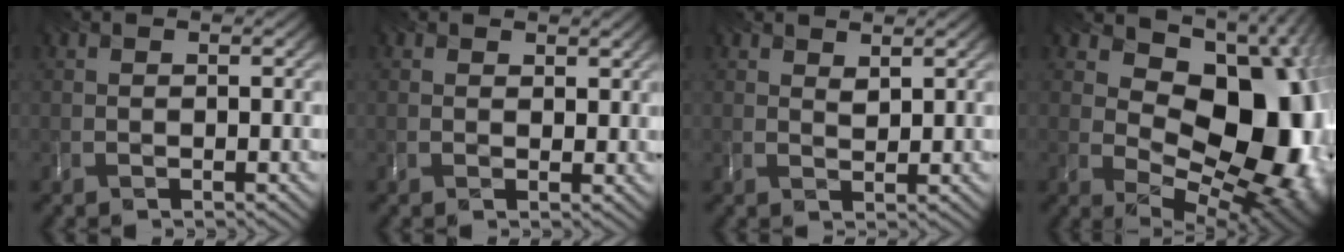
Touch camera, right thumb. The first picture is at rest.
{"total": 1.2, "force": [1.0, 0.6, 0.1], "torque": [-0.008, -0.008, 0.024]}
{"total": 1.4, "force": [1.3, 0.2, 0.0], "torque": [-0.006, -0.006, 0.032]}
{"total": 15.7, "force": [2.4, 10.7, 11.1], "torque": [-0.113, -0.023, 0.062]}